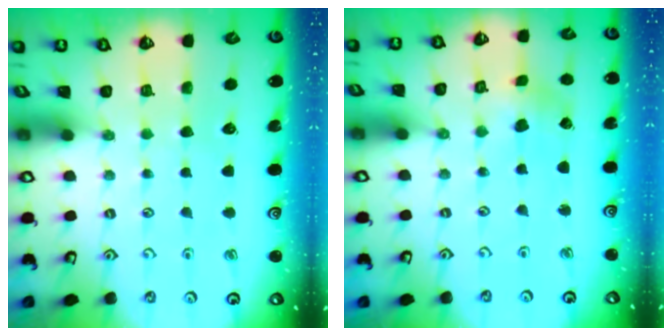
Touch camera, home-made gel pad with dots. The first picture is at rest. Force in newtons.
{"total": 0.9, "press": 0.9, "slide": 0.2}